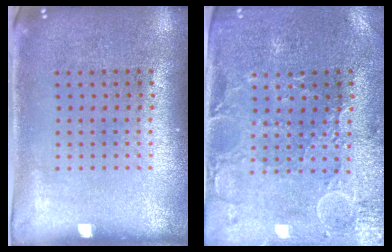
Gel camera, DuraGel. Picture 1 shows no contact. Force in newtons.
{"total": 0.8, "press": 0.7, "slide": 0.4}